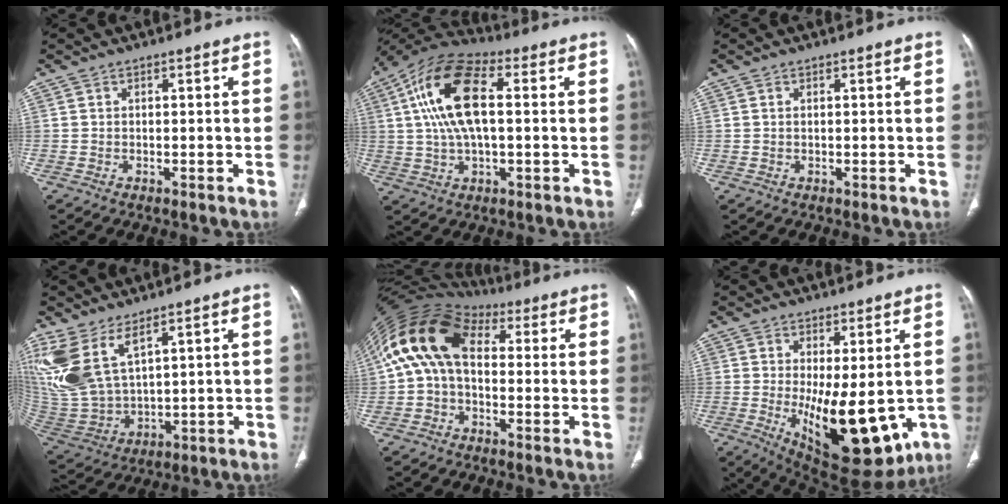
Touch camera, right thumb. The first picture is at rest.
{"total": 16.1, "force": [2.7, 7.5, 14.0], "torque": [-0.273, 0.025, 0.044]}
{"total": 0.0}
{"total": 14.5, "force": [7.8, 6.5, 10.3], "torque": [-0.233, -0.034, 0.183]}
{"total": 13.9, "force": [2.3, 8.9, 10.5], "torque": [-0.192, 0.046, 0.029]}
{"total": 16.2, "force": [-2.3, 6.8, 14.6], "torque": [-0.206, -0.033, -0.009]}